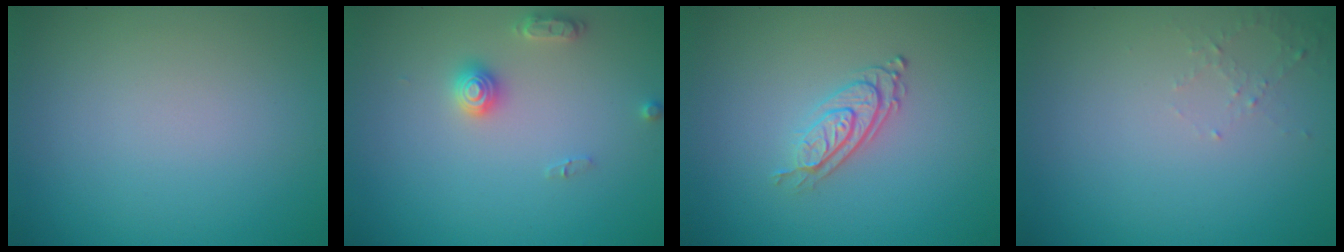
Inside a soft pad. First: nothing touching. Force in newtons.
{"total": 2.2, "press": 2.2, "slide": 0.1}
{"total": 2.8, "press": 2.0, "slide": 1.9}
{"total": 1.1, "press": 1.0, "slide": 0.4}